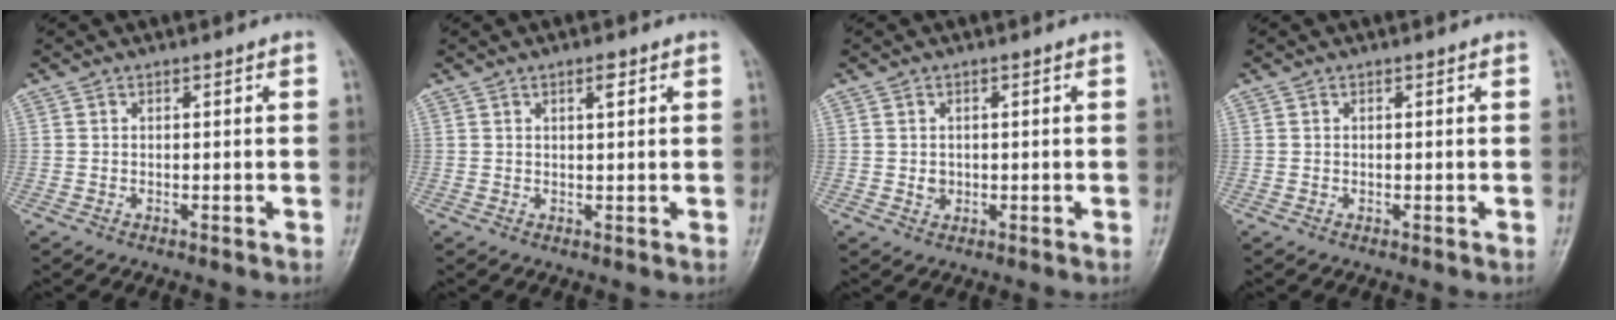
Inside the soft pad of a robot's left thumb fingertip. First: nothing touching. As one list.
[{"total": 1.8, "force": [1.0, 0.6, 1.4], "torque": [-0.020, -0.003, 0.014]}, {"total": 1.7, "force": [0.1, 1.6, 0.8], "torque": [-0.005, 0.000, 0.006]}, {"total": 0.0}]